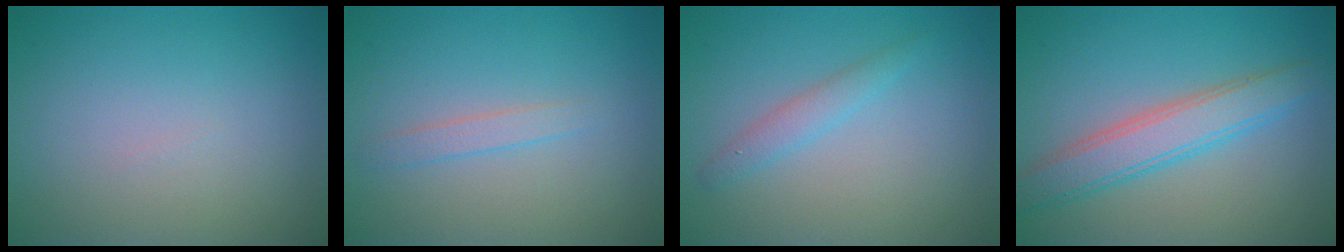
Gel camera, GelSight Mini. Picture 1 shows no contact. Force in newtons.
{"total": 1.2, "press": 1.2, "slide": 0.0}
{"total": 1.6, "press": 1.6, "slide": 0.1}
{"total": 4.4, "press": 4.4, "slide": 0.2}